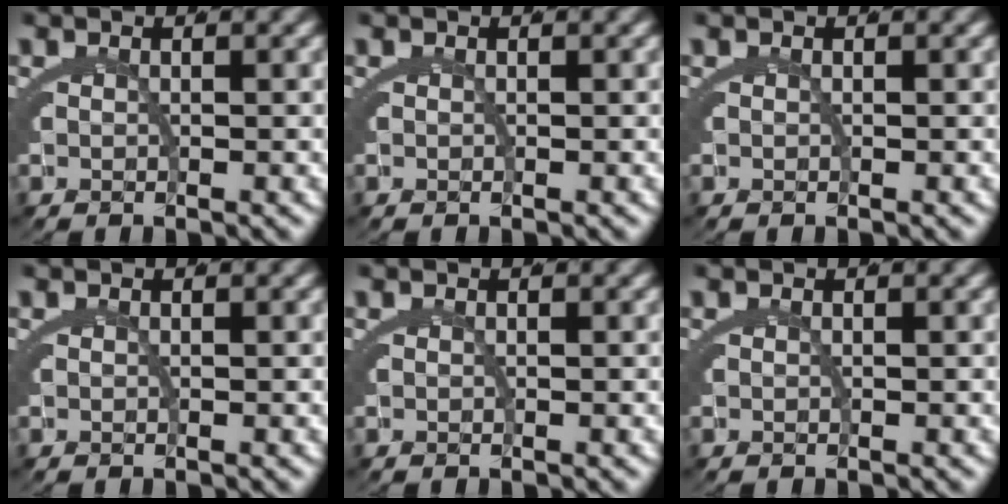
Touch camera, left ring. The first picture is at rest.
{"total": 0.0}
{"total": 0.0}
{"total": 0.0}
{"total": 0.0}
{"total": 0.0}